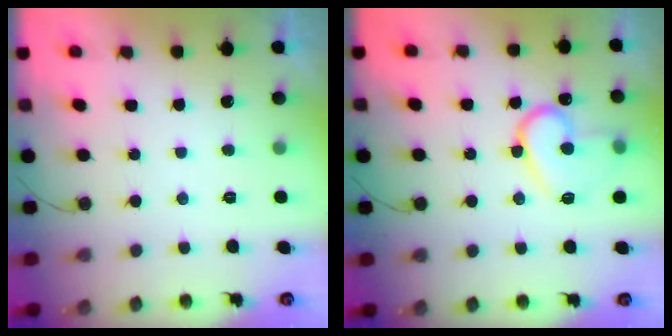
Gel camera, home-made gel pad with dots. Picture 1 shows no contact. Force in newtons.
{"total": 14.5, "press": 14.4, "slide": 1.6}